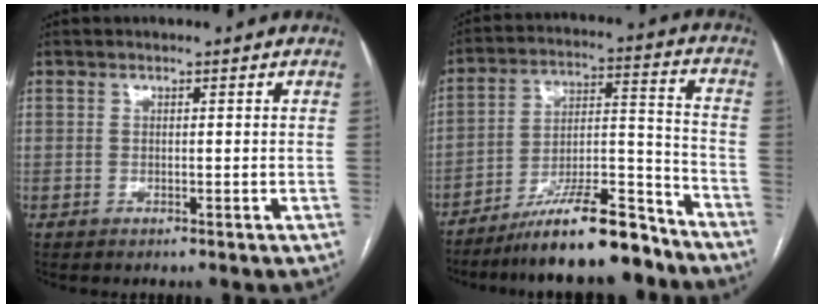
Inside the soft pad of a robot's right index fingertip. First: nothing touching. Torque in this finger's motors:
{"motor_torque": [1.13, -1.01, 0.75, 0.16]}